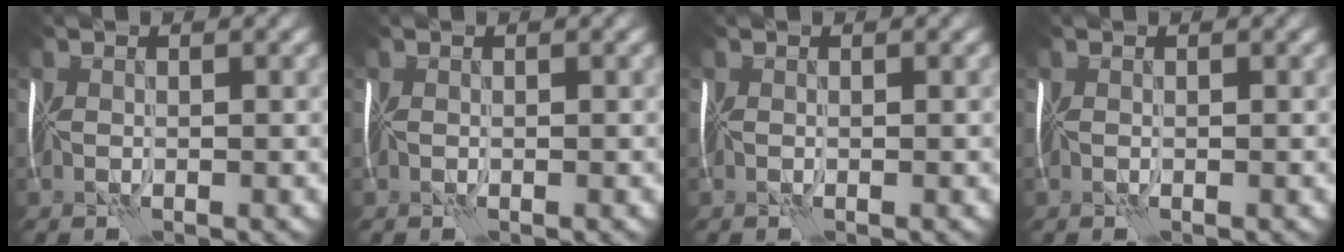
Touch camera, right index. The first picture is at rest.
{"total": 0.0}
{"total": 0.0}
{"total": 0.0}